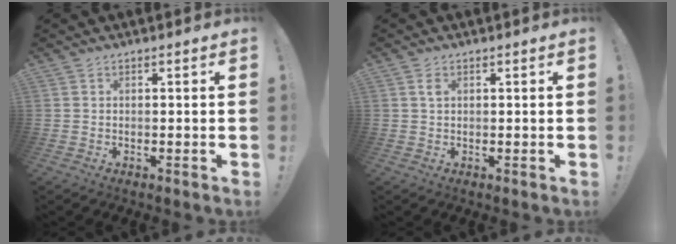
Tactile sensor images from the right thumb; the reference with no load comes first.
{"total": 1.8, "force": [0.7, 1.3, 1.0], "torque": [-0.006, -0.002, 0.008]}